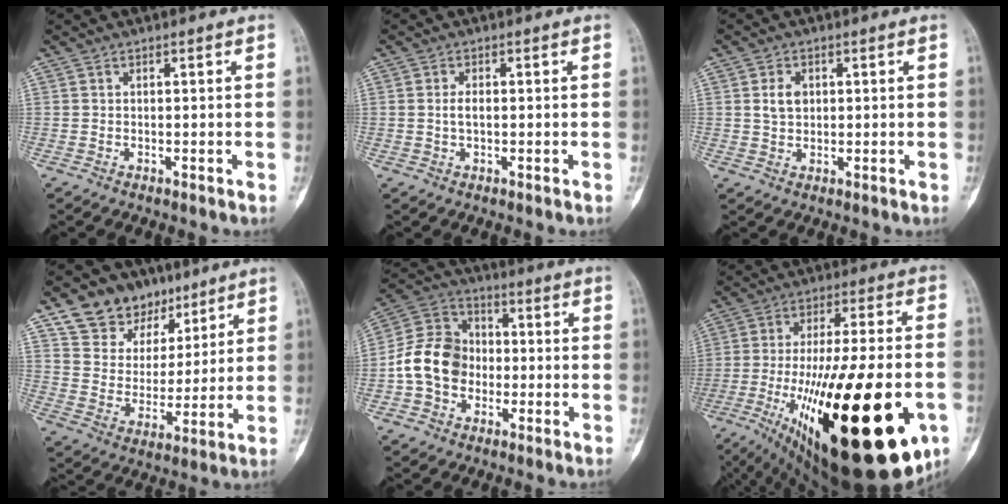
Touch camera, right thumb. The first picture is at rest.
{"total": 1.7, "force": [0.0, 0.9, 1.5], "torque": [-0.031, 0.000, 0.000]}
{"total": 3.7, "force": [0.8, 2.7, 2.4], "torque": [-0.033, -0.001, 0.016]}
{"total": 14.3, "force": [9.5, 9.8, 4.1], "torque": [-0.027, -0.040, 0.172]}
{"total": 12.5, "force": [-2.0, 10.2, 7.0], "torque": [-0.115, 0.038, -0.047]}
{"total": 39.6, "force": [-11.6, 13.5, 35.4], "torque": [-0.519, 0.007, -0.162]}